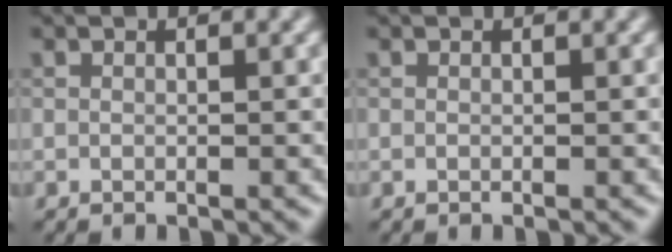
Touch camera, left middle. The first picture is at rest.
{"total": 0.0}